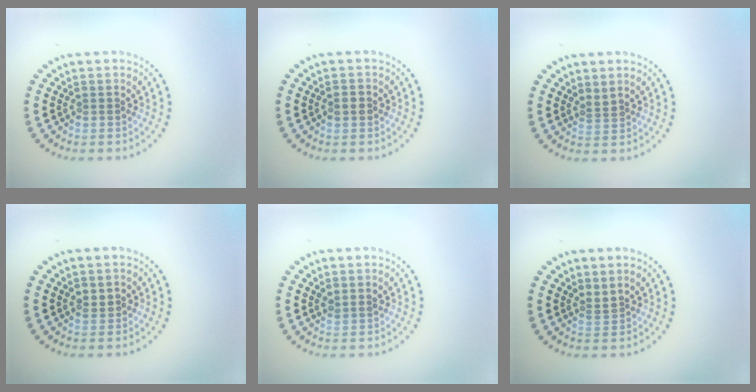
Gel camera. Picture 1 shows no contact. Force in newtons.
{"total": 1.1, "press": 1.1, "slide": 0.1}
{"total": 0.9, "press": 0.3, "slide": 0.9}
{"total": 1.0, "press": 0.9, "slide": 0.2}
{"total": 0.6, "press": 0.4, "slide": 0.4}
{"total": 0.9, "press": 0.3, "slide": 0.9}